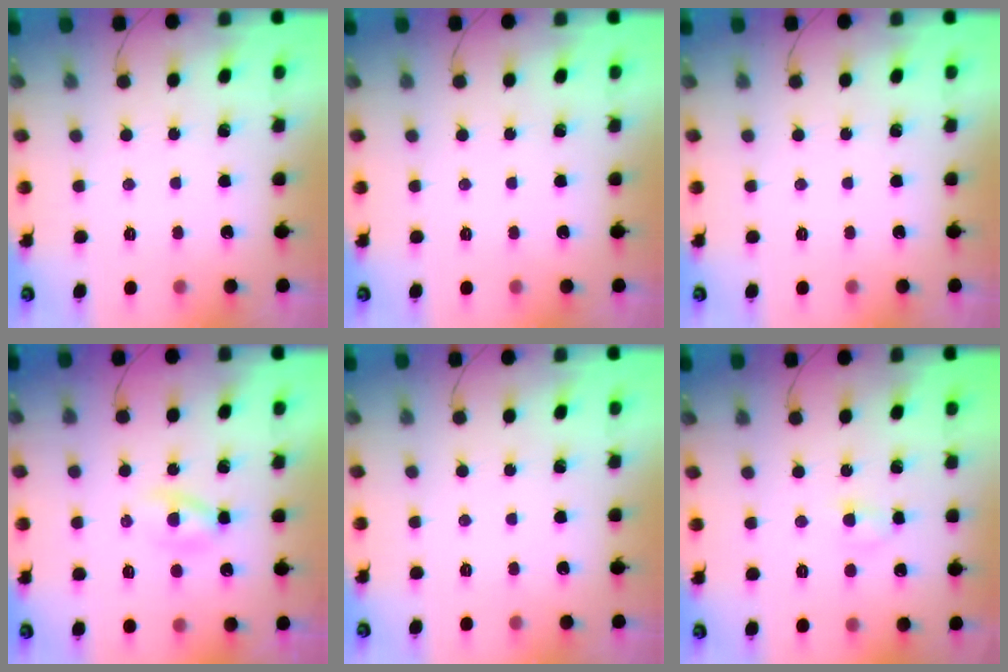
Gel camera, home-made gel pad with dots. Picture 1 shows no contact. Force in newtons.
{"total": 0.0}
{"total": 0.0}
{"total": 2.7, "press": 2.5, "slide": 1.1}
{"total": 0.0}
{"total": 3.3, "press": 3.0, "slide": 1.3}